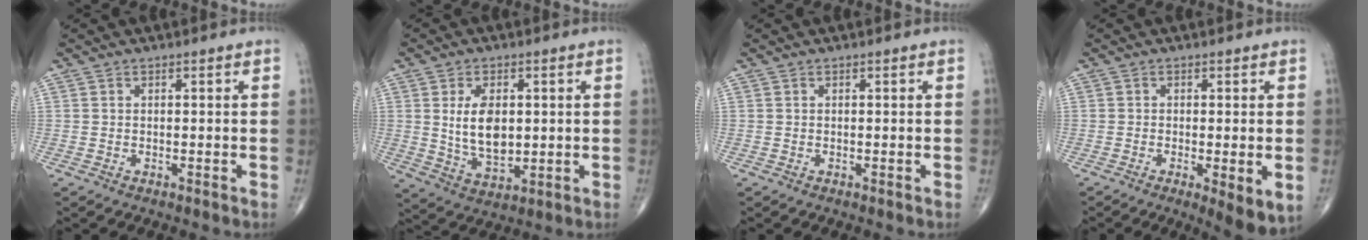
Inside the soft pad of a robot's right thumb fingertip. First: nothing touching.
{"total": 9.4, "force": [1.2, 5.4, 7.6], "torque": [-0.124, -0.019, 0.033]}
{"total": 0.0}
{"total": 6.4, "force": [-1.7, 1.6, 6.0], "torque": [-0.093, -0.020, -0.026]}